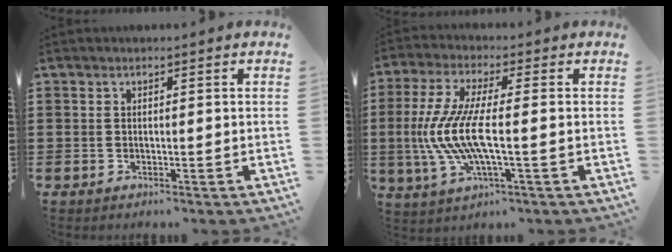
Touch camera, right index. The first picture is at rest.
{"total": 9.3, "force": [-1.6, 2.0, 8.9], "torque": [-0.210, -0.022, -0.040]}